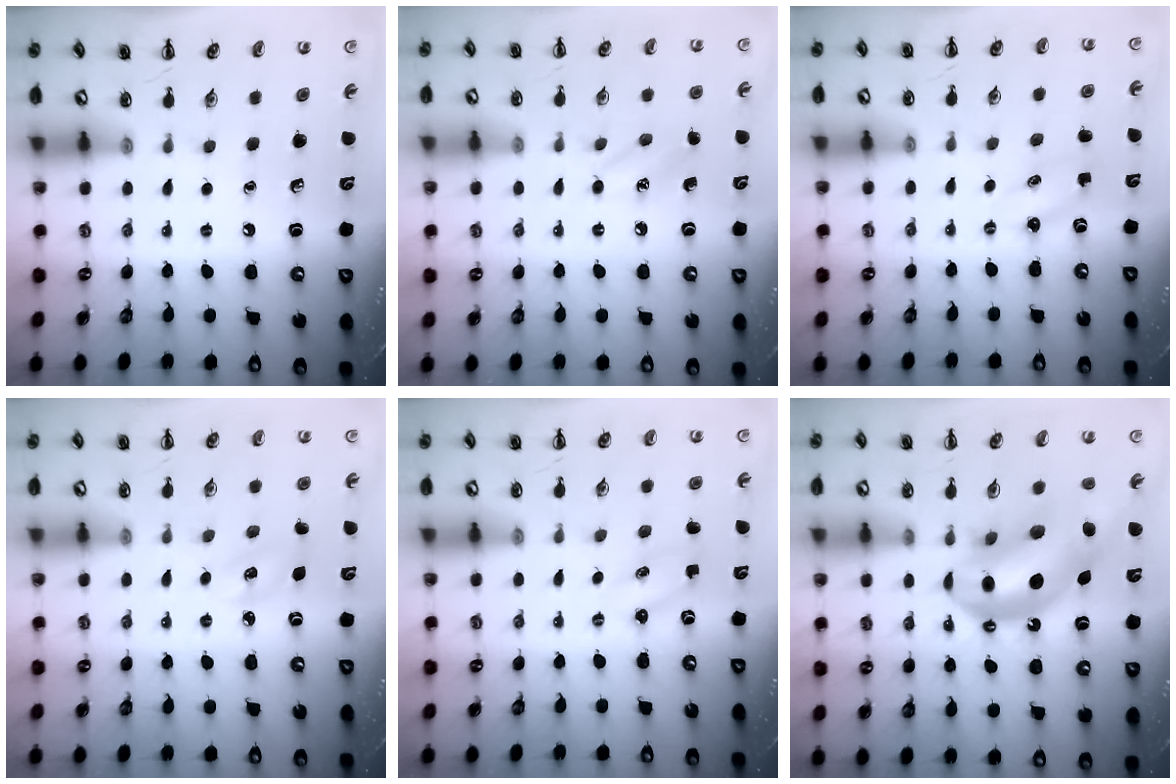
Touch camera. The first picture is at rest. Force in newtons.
{"total": 9.0, "press": 8.8, "slide": 1.9}
{"total": 2.2, "press": 2.1, "slide": 0.6}
{"total": 3.9, "press": 3.7, "slide": 1.1}
{"total": 1.9, "press": 1.8, "slide": 0.6}
{"total": 16.5, "press": 15.9, "slide": 4.6}